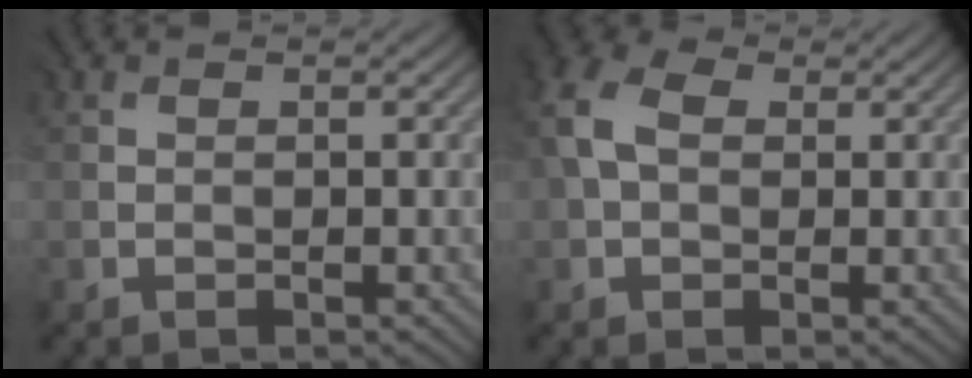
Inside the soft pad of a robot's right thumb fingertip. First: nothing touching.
{"total": 6.3, "force": [1.3, 4.5, 4.2], "torque": [-0.117, 0.010, 0.016]}